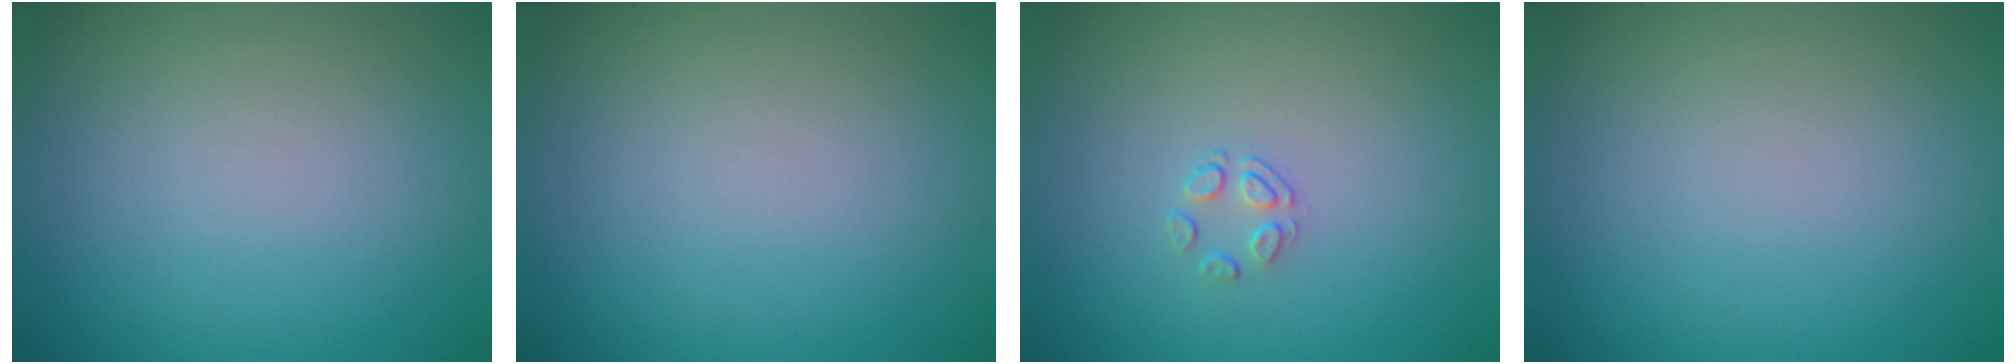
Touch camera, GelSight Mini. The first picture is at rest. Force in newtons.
{"total": 0.0}
{"total": 1.4, "press": 0.6, "slide": 1.2}
{"total": 0.0}